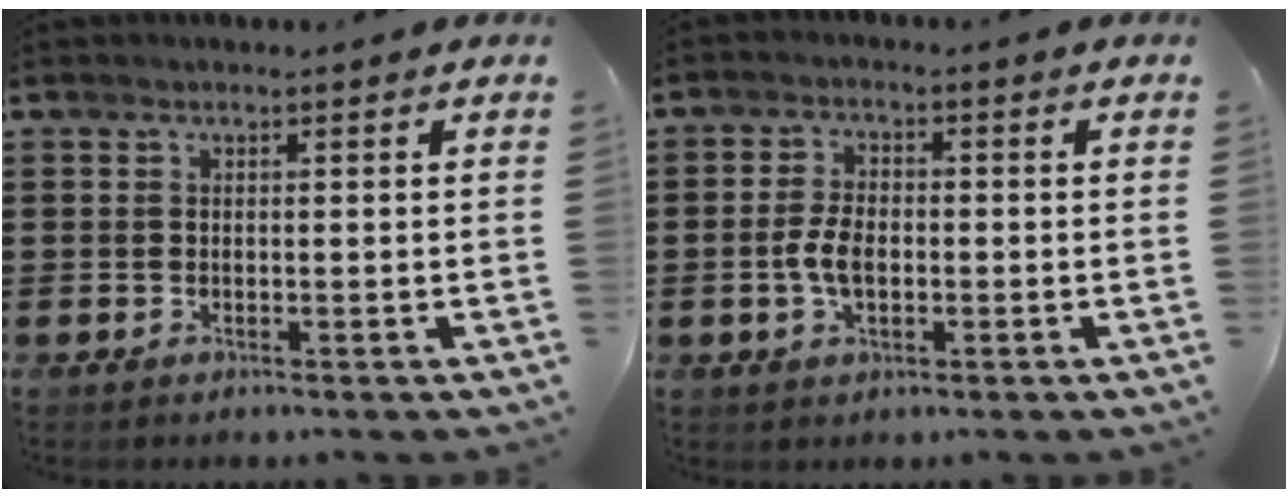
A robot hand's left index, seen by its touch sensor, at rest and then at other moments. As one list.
[{"total": 4.5, "force": [-0.8, 2.4, 3.7], "torque": [-0.089, -0.001, -0.020]}]